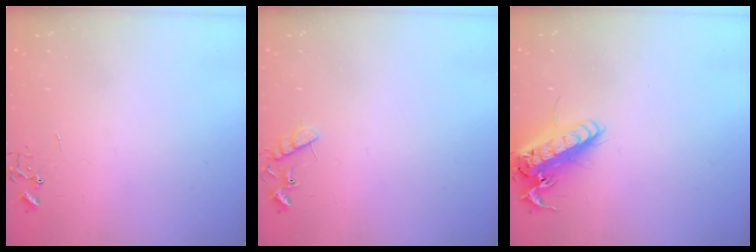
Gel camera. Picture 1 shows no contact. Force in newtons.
{"total": 8.0, "press": 8.0, "slide": 0.4}
{"total": 17.4, "press": 17.1, "slide": 3.3}